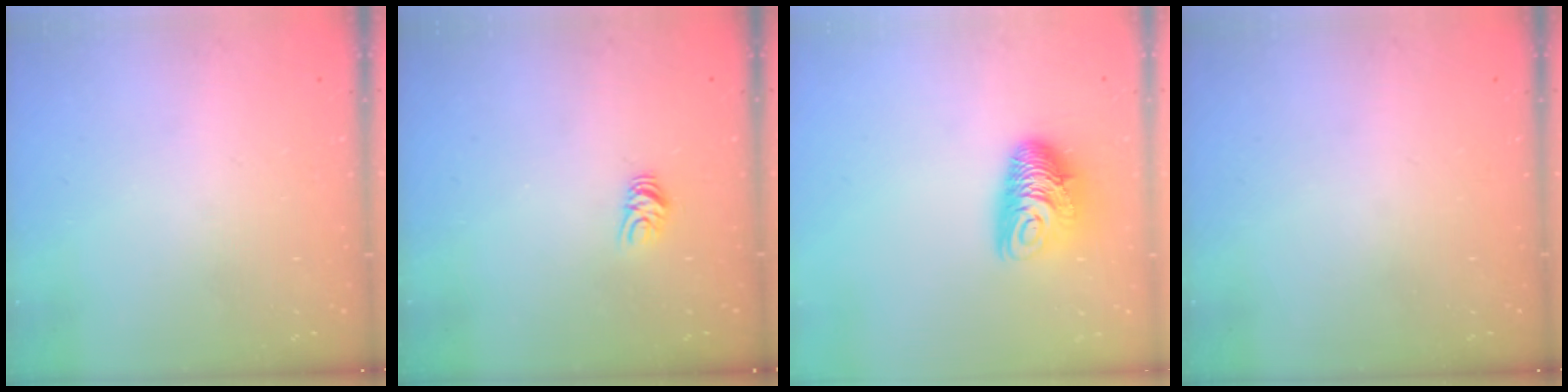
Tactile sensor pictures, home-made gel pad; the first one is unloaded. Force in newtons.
{"total": 5.8, "press": 5.8, "slide": 0.5}
{"total": 10.2, "press": 10.2, "slide": 0.6}
{"total": 0.0}